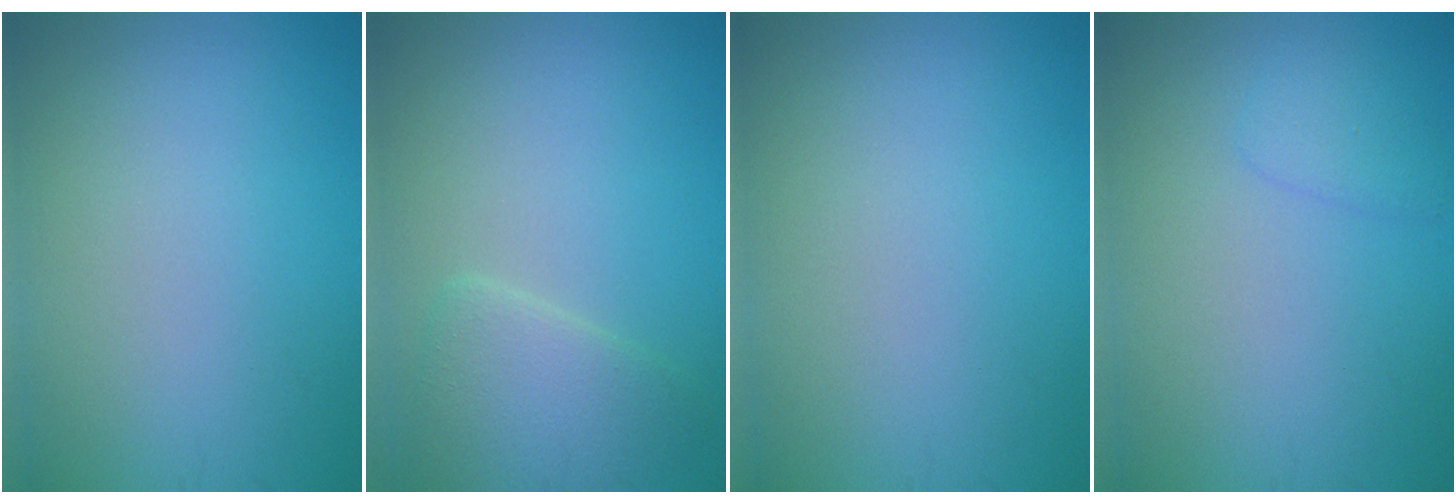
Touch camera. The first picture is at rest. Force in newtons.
{"total": 3.1, "press": 3.1, "slide": 0.4}
{"total": 0.0}
{"total": 1.3, "press": 1.3, "slide": 0.0}